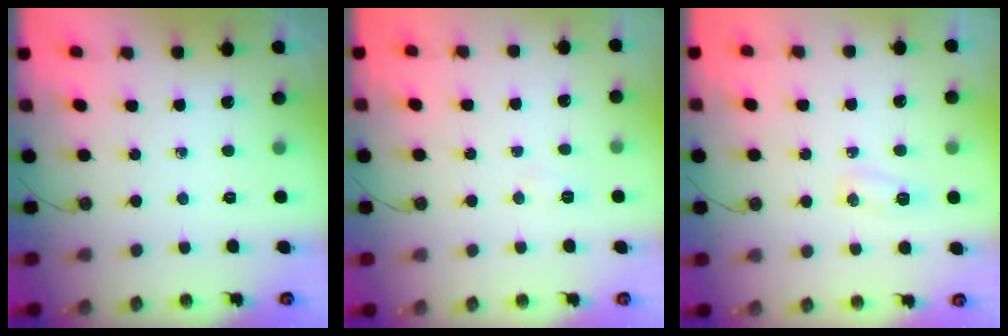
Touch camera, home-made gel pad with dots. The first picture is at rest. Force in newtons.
{"total": 4.3, "press": 4.3, "slide": 0.4}
{"total": 4.9, "press": 4.8, "slide": 0.9}